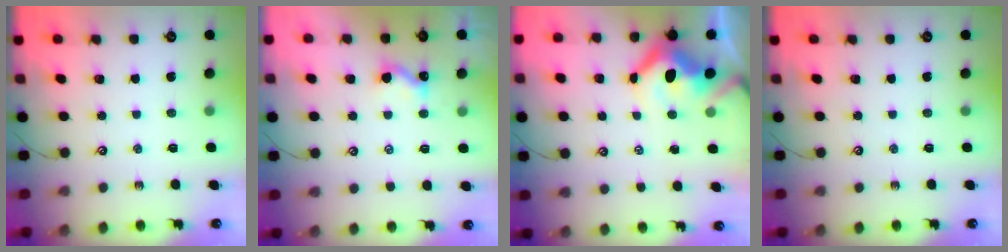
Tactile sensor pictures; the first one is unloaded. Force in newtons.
{"total": 0.0}
{"total": 11.7, "press": 11.5, "slide": 1.7}
{"total": 0.0}